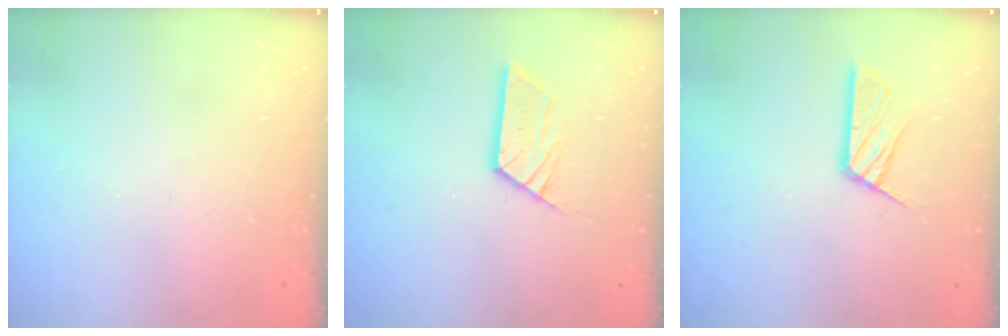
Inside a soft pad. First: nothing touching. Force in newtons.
{"total": 8.4, "press": 8.3, "slide": 0.4}
{"total": 10.6, "press": 10.6, "slide": 0.8}